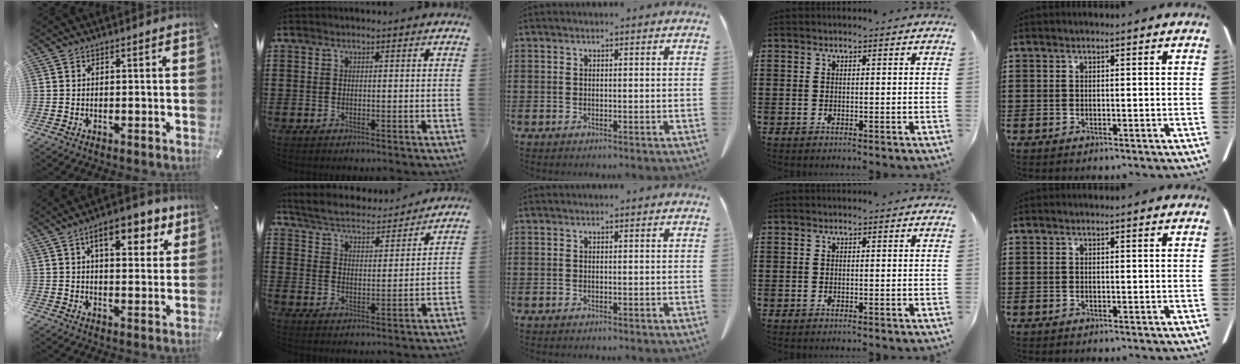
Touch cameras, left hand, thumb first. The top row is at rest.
{"thumb": {"total": 10.4, "force": [5.7, 5.1, 7.0], "torque": [-0.089, -0.018, 0.091]}, "index": {"total": 4.3, "force": [4.2, 0.2, 0.9], "torque": [-0.041, -0.032, 0.066]}}